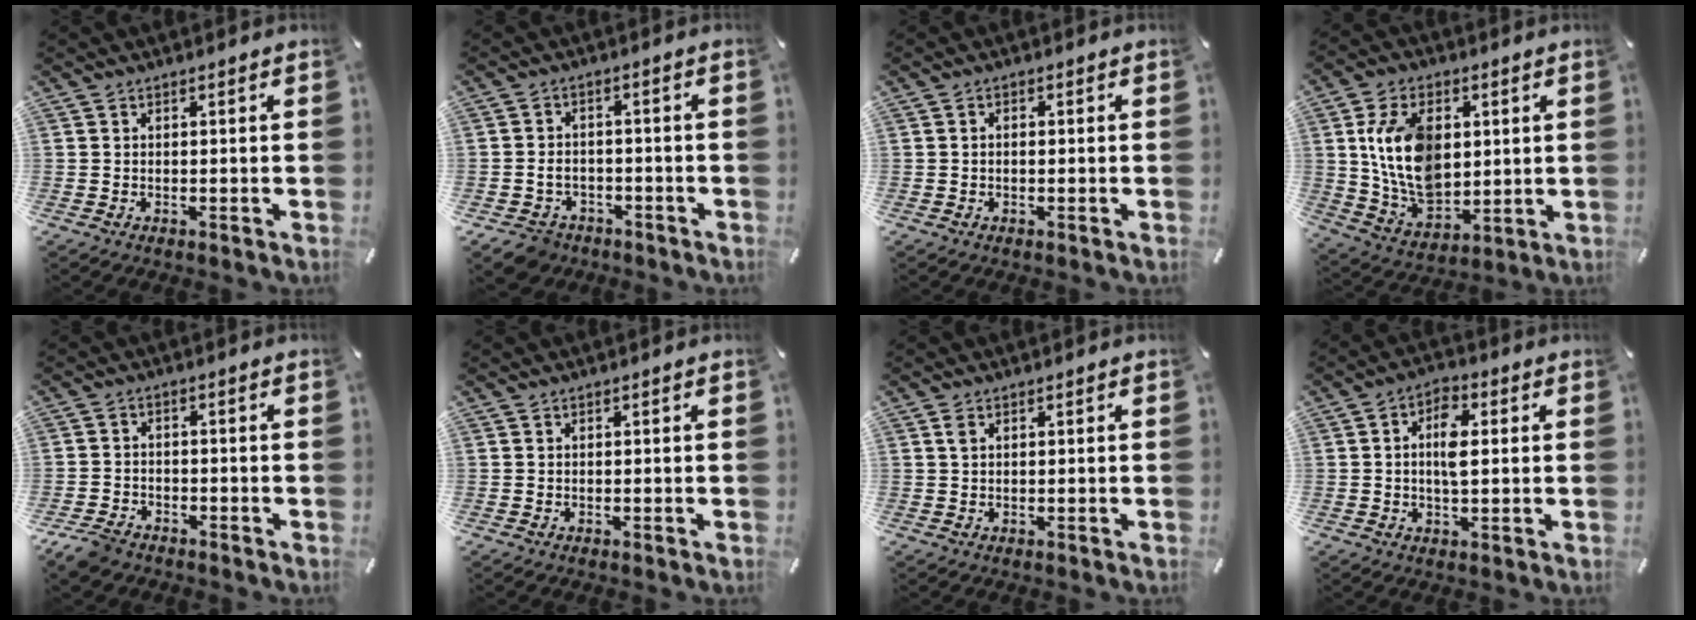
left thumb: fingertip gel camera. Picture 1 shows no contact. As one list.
[{"total": 5.2, "force": [-2.5, 4.2, 1.6], "torque": [-0.044, 0.016, -0.047]}, {"total": 0.8, "force": [-0.4, 0.6, 0.4], "torque": [-0.010, 0.001, -0.007]}, {"total": 15.6, "force": [3.2, 10.8, 10.7], "torque": [-0.237, 0.002, 0.060]}, {"total": 4.7, "force": [-3.9, 2.2, 1.5], "torque": [-0.048, 0.013, -0.078]}, {"total": 0.0}, {"total": 1.2, "force": [0.5, 0.6, 0.9], "torque": [-0.019, 0.003, 0.009]}, {"total": 6.5, "force": [0.7, 3.5, 5.5], "torque": [-0.101, 0.004, 0.006]}]